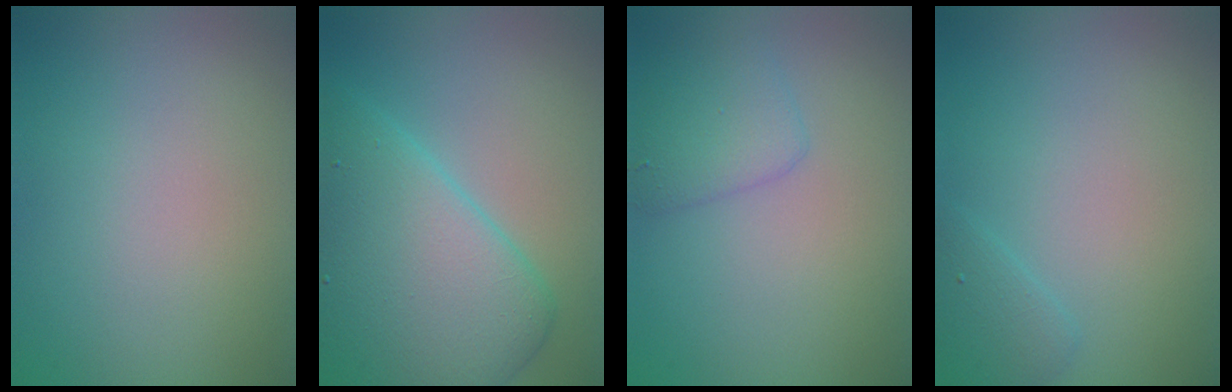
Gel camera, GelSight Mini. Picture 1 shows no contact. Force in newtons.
{"total": 9.6, "press": 9.6, "slide": 0.4}
{"total": 2.4, "press": 2.4, "slide": 0.1}
{"total": 1.4, "press": 1.4, "slide": 0.1}